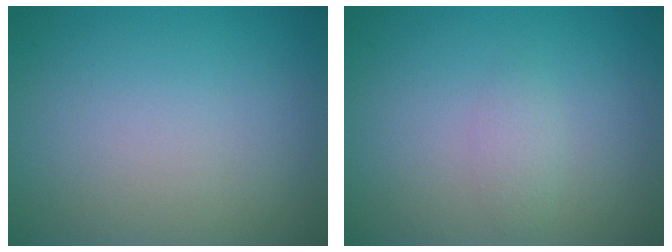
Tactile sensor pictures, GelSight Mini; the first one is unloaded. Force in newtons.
{"total": 1.2, "press": 1.2, "slide": 0.0}